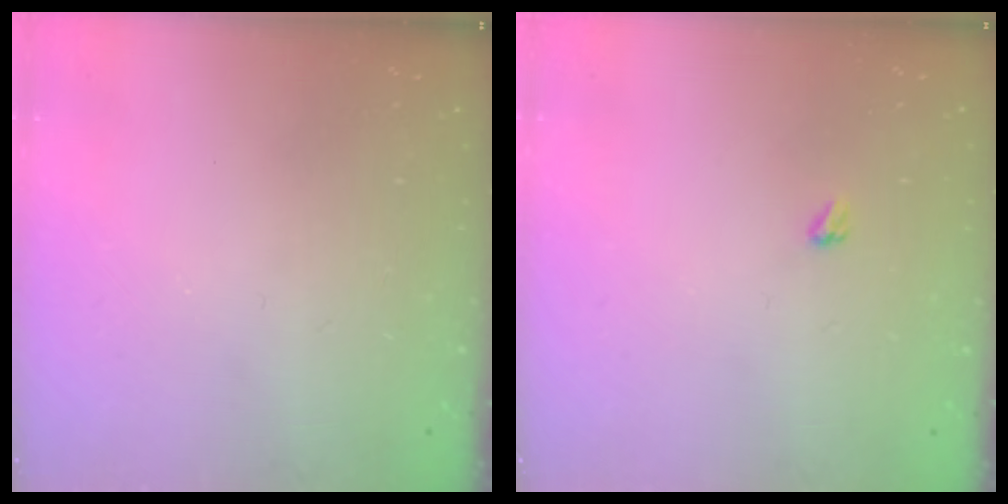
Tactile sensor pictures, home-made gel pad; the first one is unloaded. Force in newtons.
{"total": 2.4, "press": 2.4, "slide": 0.4}